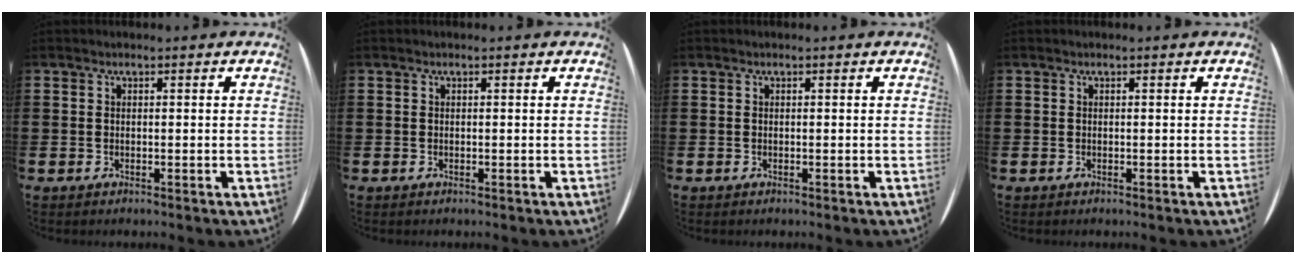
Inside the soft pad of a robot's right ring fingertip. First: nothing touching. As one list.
[{"total": 0.0}, {"total": 0.0}, {"total": 0.0}]